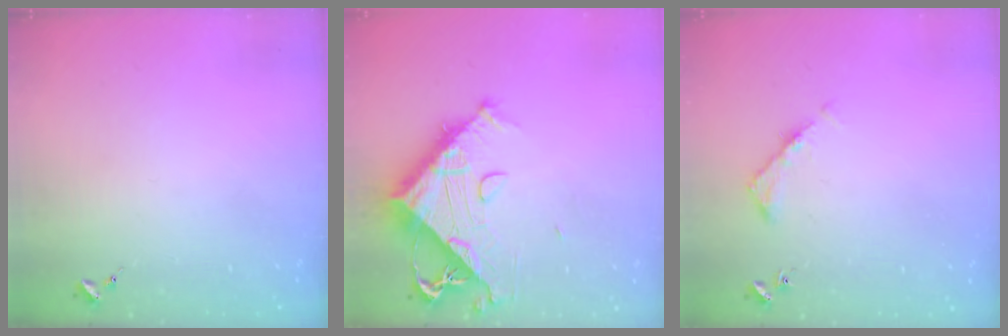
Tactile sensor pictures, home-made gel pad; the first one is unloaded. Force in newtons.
{"total": 13.1, "press": 13.0, "slide": 1.5}
{"total": 5.0, "press": 4.9, "slide": 0.8}